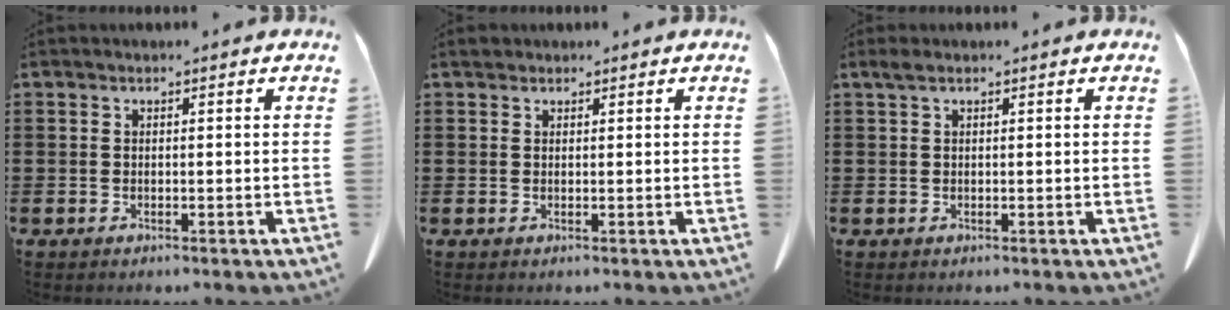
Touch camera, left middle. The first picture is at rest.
{"total": 0.9, "force": [0.8, 0.4, 0.1], "torque": [-0.004, 0.004, 0.016]}
{"total": 1.1, "force": [0.6, 0.2, 0.8], "torque": [-0.018, 0.002, 0.011]}